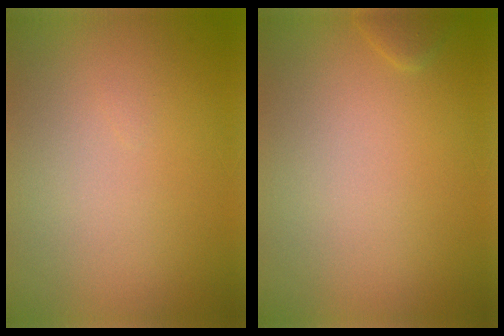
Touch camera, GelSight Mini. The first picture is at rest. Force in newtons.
{"total": 0.9, "press": 0.9, "slide": 0.0}